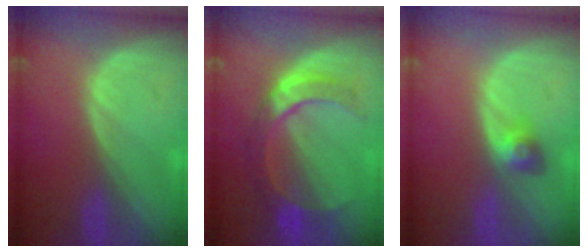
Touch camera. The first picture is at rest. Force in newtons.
{"total": 7.3, "press": 7.3, "slide": 0.2}
{"total": 3.1, "press": 2.8, "slide": 1.4}